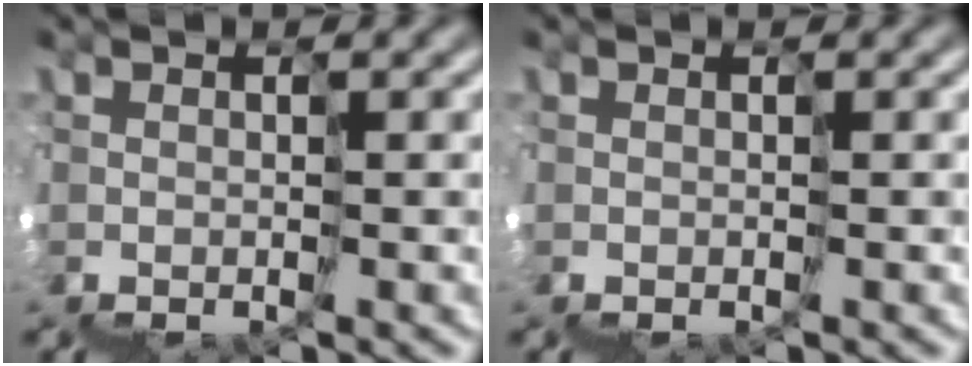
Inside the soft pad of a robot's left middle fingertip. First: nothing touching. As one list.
[{"total": 0.0}]